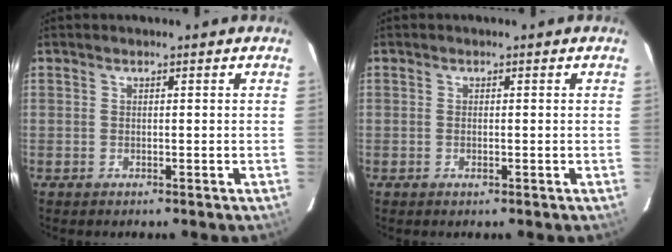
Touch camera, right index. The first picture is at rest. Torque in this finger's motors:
{"motor_torque": [0.21, 0.04, 0.05, 0.03]}